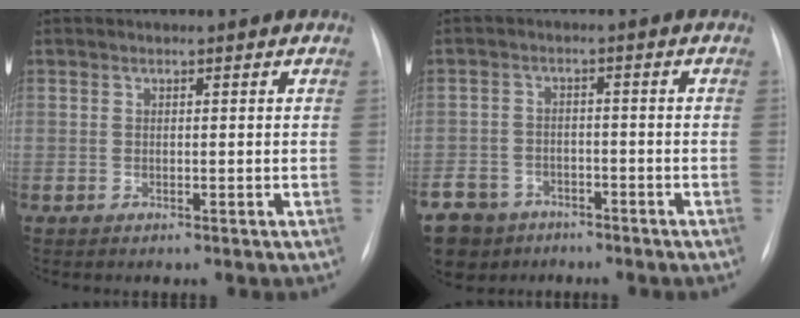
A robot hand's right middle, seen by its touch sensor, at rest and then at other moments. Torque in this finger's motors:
{"motor_torque": [1.07, -1.07, 0.86, 0.19]}